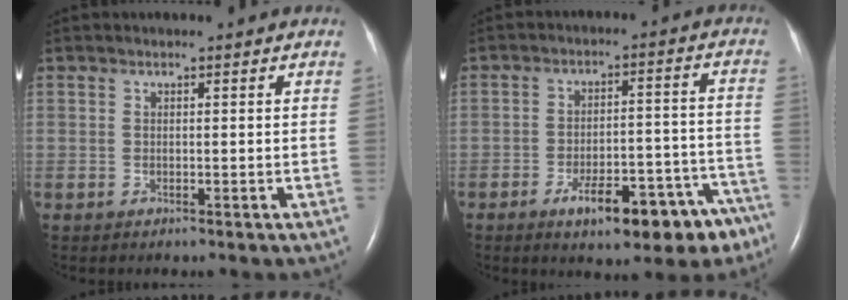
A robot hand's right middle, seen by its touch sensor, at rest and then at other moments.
{"total": 14.0, "force": [-9.4, 4.5, 9.2], "torque": [-0.090, 0.040, -0.128]}